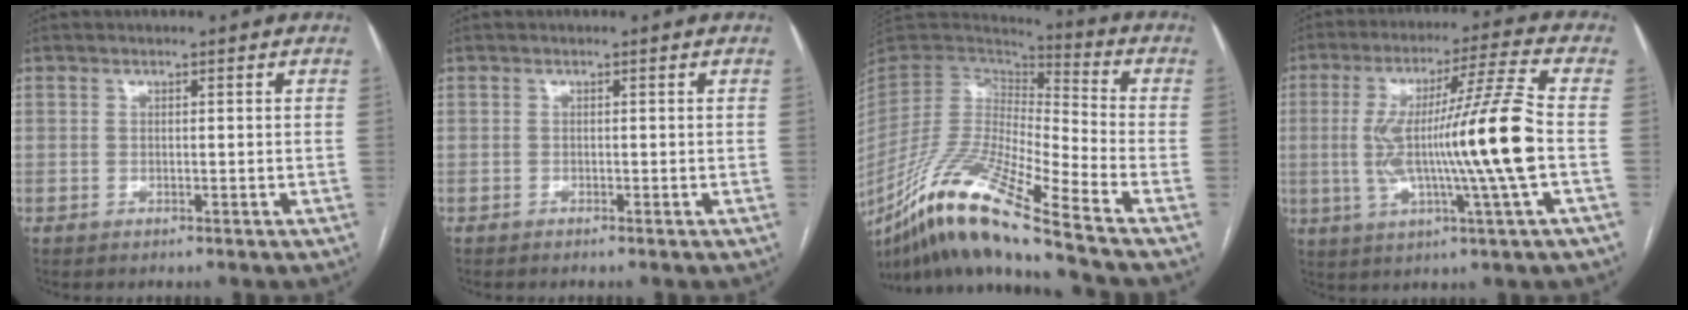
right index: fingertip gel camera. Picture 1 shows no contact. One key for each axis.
{"total": 0.0}
{"total": 20.2, "fx": -13.9, "fy": 0.0, "fz": 14.7, "tx": -0.307, "ty": -0.039, "tz": -0.261}
{"total": 16.0, "fx": -1.4, "fy": -1.5, "fz": 15.9, "tx": -0.287, "ty": 0.001, "tz": -0.028}